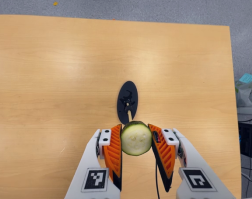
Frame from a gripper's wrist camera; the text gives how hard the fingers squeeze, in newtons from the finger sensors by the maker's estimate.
{"total": 10.4, "left": 9.2, "right": 11.6}